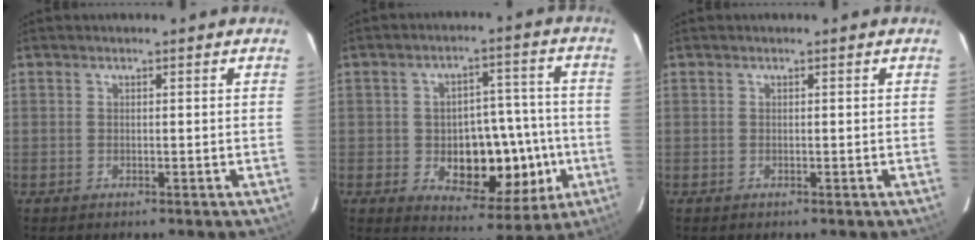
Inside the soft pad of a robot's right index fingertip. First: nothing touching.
{"total": 13.6, "force": [-2.8, 7.3, 11.1], "torque": [-0.144, 0.024, -0.022]}
{"total": 0.0}